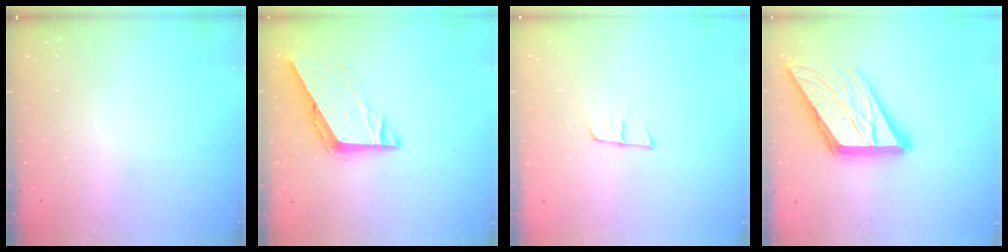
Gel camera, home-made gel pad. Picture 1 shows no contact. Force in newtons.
{"total": 8.1, "press": 8.1, "slide": 0.3}
{"total": 6.9, "press": 6.3, "slide": 2.8}
{"total": 17.1, "press": 17.1, "slide": 1.8}